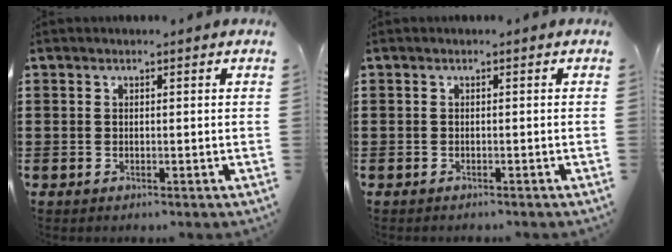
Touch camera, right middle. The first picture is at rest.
{"total": 0.0}